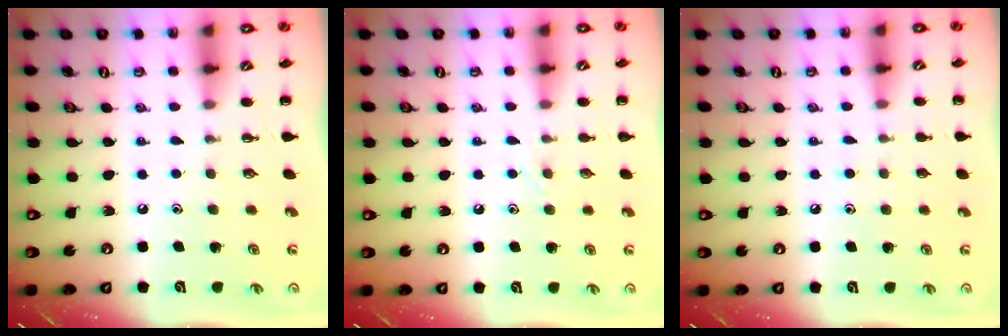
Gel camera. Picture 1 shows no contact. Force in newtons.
{"total": 6.2, "press": 6.0, "slide": 1.2}
{"total": 5.3, "press": 5.0, "slide": 1.7}